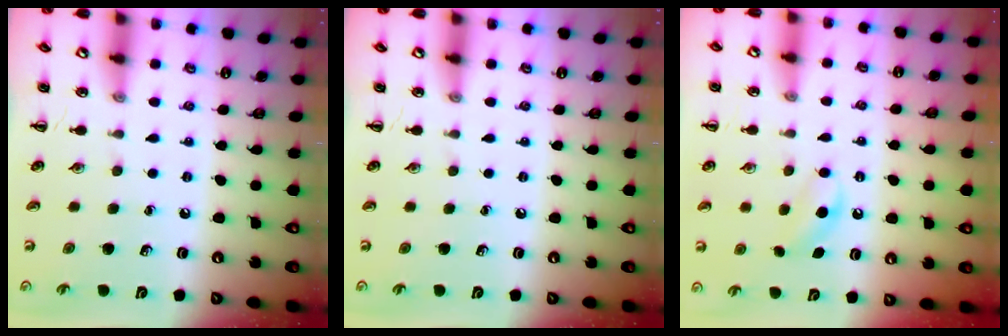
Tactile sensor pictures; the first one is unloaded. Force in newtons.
{"total": 0.0}
{"total": 6.1, "press": 5.9, "slide": 1.5}